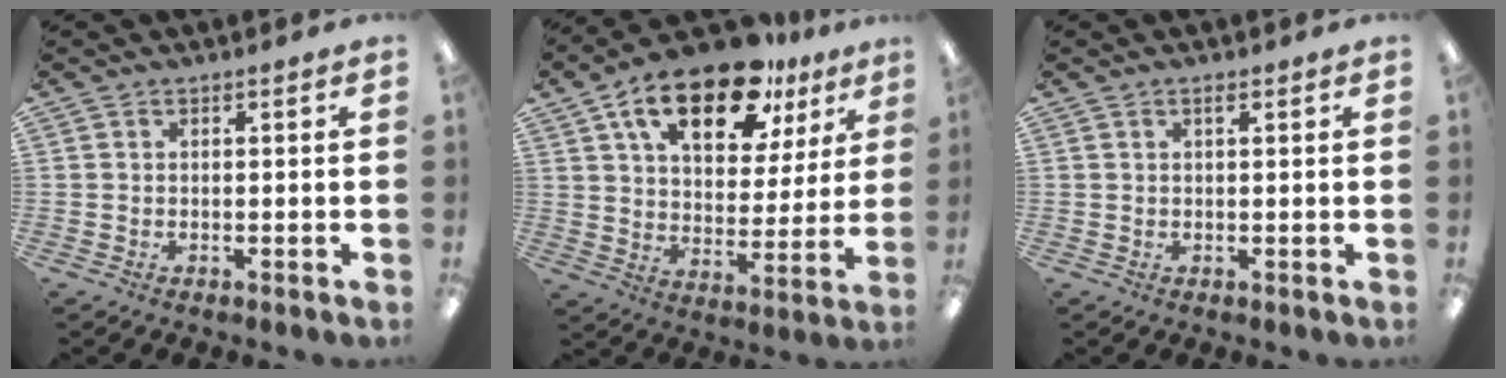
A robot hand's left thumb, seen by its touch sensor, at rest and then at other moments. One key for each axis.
{"total": 19.5, "fx": 12.1, "fy": 9.4, "fz": 12.0, "tx": -0.197, "ty": -0.050, "tz": 0.208}
{"total": 1.0, "fx": 0.6, "fy": 0.3, "fz": 0.7, "tx": -0.016, "ty": 0.002, "tz": 0.011}